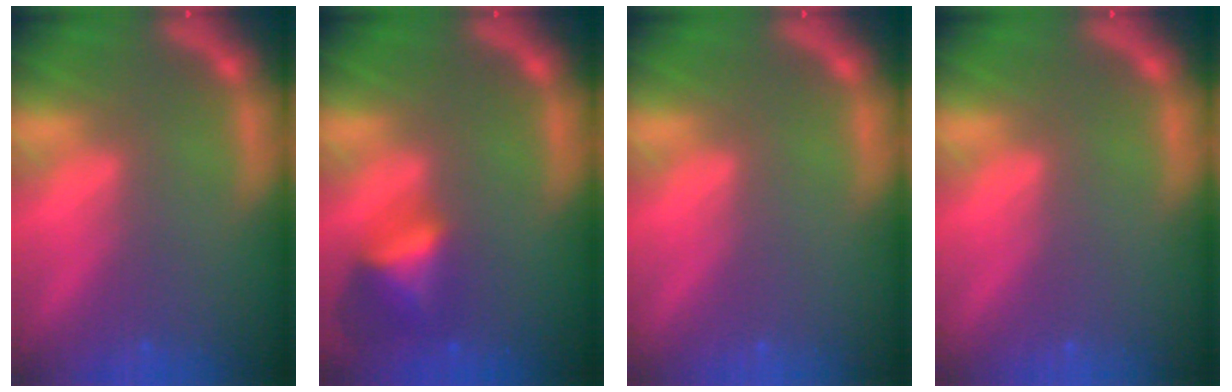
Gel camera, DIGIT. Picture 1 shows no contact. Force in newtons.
{"total": 4.0}
{"total": 0.0}
{"total": 0.0}